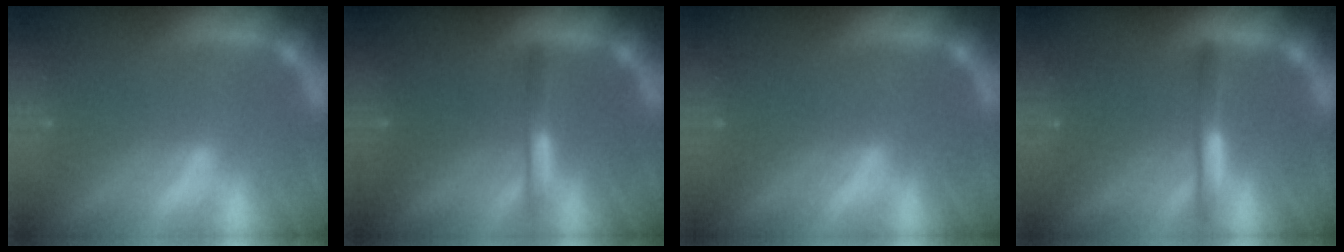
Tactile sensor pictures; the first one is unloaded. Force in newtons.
{"total": 1.9}
{"total": 0.0}
{"total": 2.4}